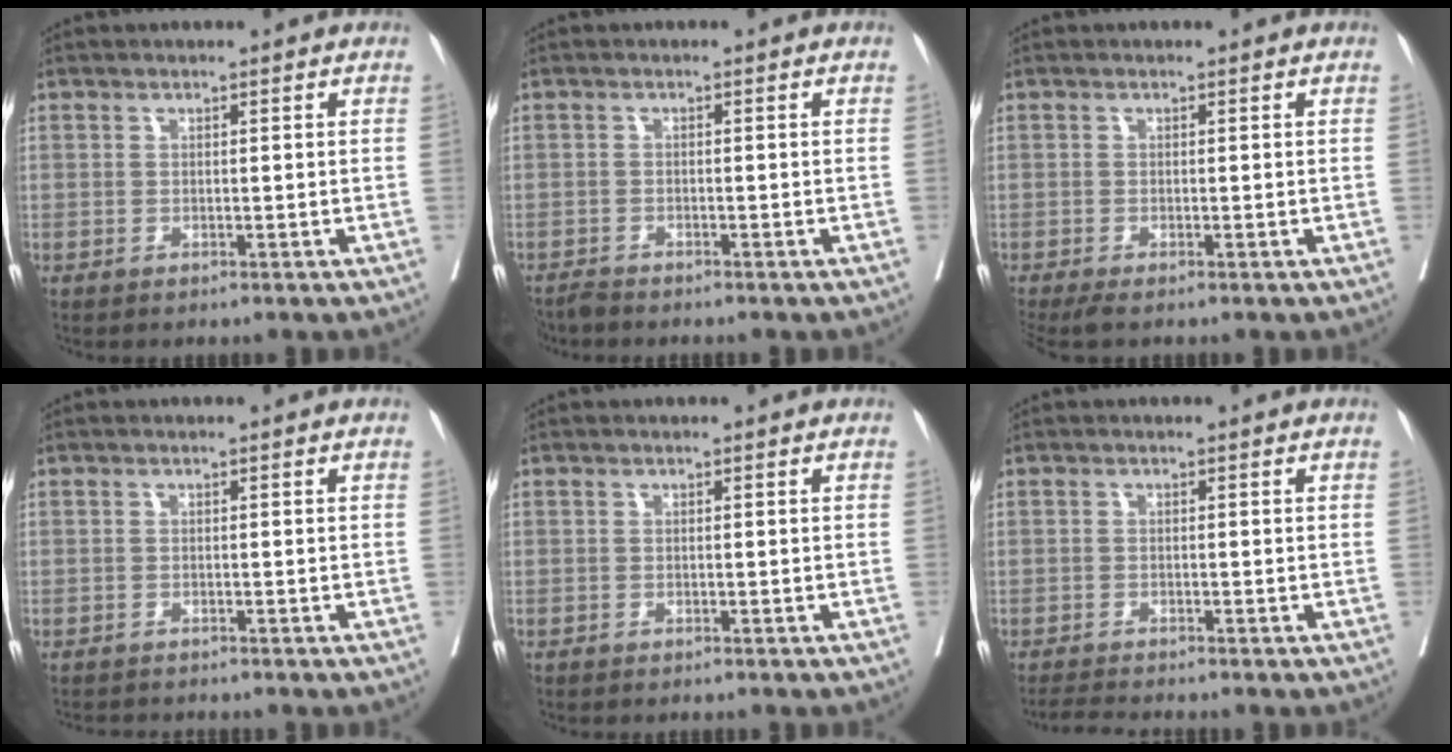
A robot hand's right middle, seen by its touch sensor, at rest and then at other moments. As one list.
[{"total": 2.0, "force": [-2.0, 0.1, -0.2], "torque": [0.008, -0.008, -0.037]}, {"total": 2.5, "force": [-1.9, 0.2, 1.6], "torque": [-0.032, -0.010, -0.039]}, {"total": 2.5, "force": [-2.4, 0.3, 0.4], "torque": [-0.005, -0.007, -0.037]}, {"total": 0.9, "force": [-0.9, 0.2, 0.3], "torque": [-0.005, -0.001, -0.014]}, {"total": 2.7, "force": [-2.6, -0.7, 0.6], "torque": [-0.013, -0.015, -0.047]}]